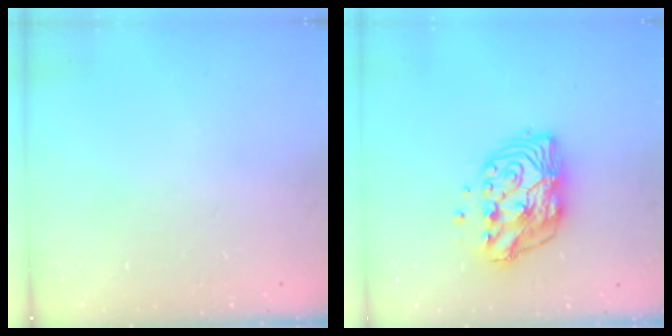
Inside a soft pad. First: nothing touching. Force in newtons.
{"total": 12.6, "press": 12.6, "slide": 1.1}